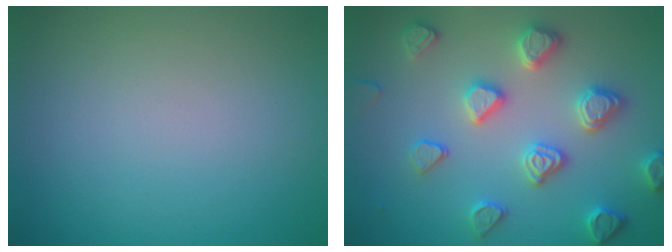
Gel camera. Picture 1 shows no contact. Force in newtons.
{"total": 4.6, "press": 4.4, "slide": 1.3}